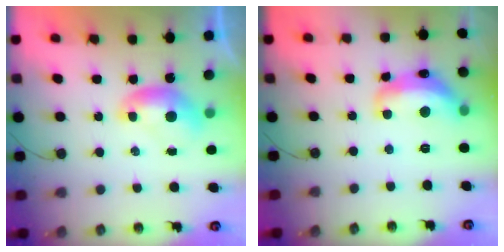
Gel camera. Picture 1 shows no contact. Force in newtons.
{"total": 7.0, "press": 7.0, "slide": 0.6}